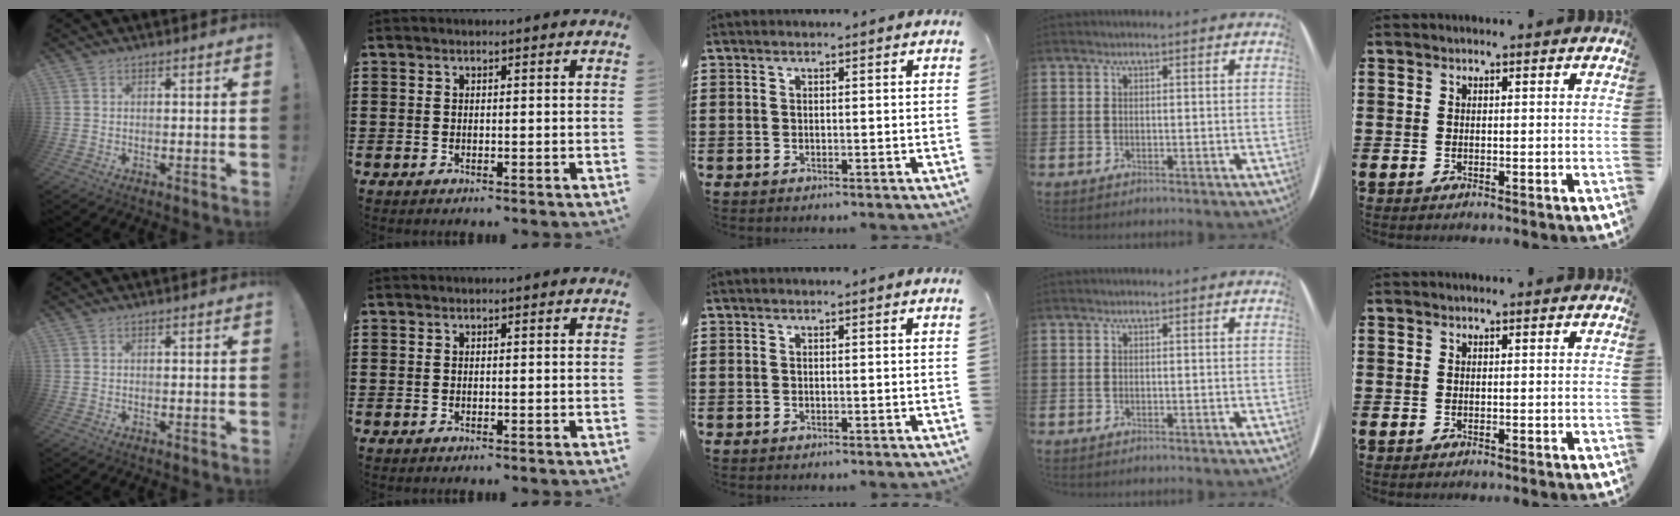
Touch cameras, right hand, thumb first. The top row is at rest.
{}